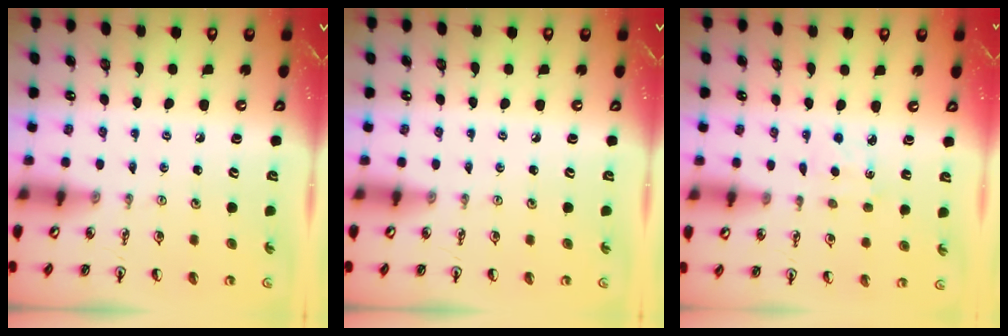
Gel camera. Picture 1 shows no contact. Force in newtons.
{"total": 0.0}
{"total": 2.2, "press": 2.2, "slide": 0.3}